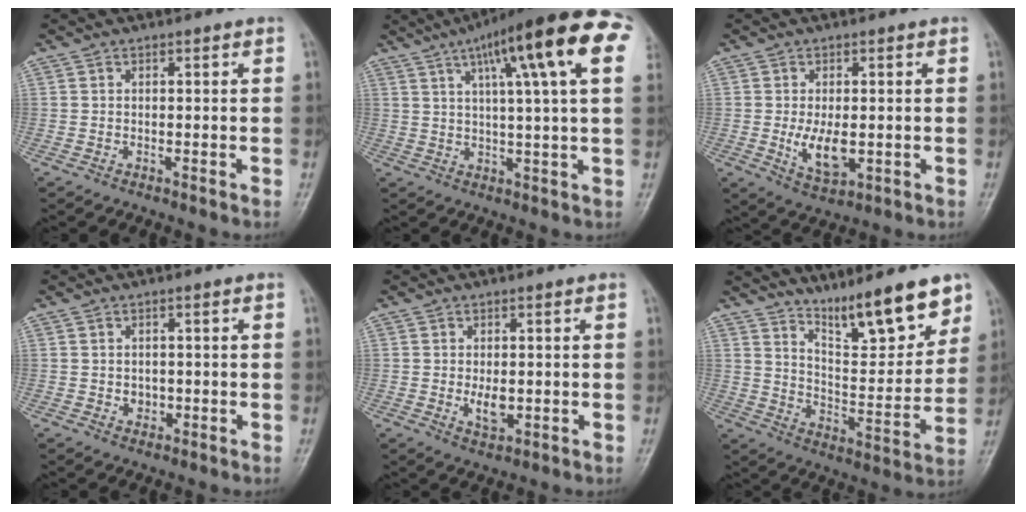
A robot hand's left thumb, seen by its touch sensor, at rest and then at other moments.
{"total": 20.3, "force": [8.3, 3.3, 18.2], "torque": [-0.266, 0.014, 0.115]}
{"total": 6.5, "force": [-0.7, 3.4, 5.5], "torque": [-0.095, -0.015, -0.003]}
{"total": 2.1, "force": [-0.2, 1.7, 1.1], "torque": [-0.007, 0.002, 0.001]}
{"total": 3.8, "force": [-0.3, 2.1, 3.1], "torque": [-0.046, -0.008, 0.002]}
{"total": 15.2, "force": [11.1, 3.8, 9.7], "torque": [-0.115, -0.077, 0.187]}